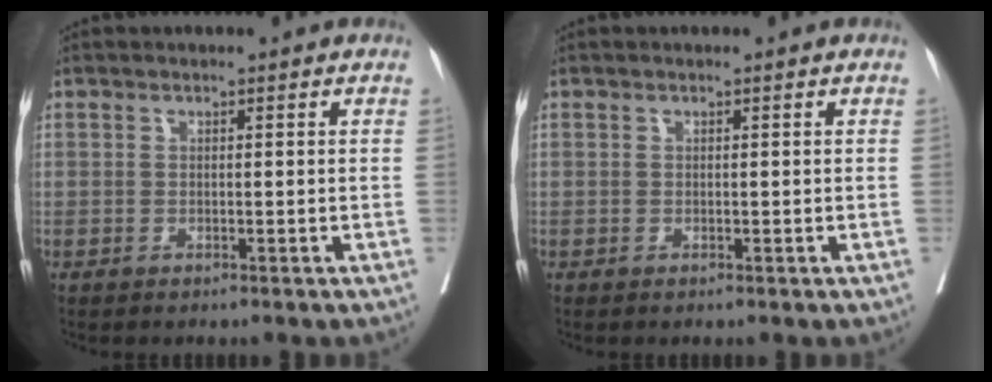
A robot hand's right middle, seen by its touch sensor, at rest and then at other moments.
{"total": 0.0}